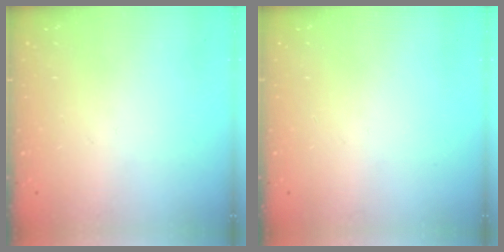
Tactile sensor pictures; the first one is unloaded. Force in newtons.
{"total": 0.0}